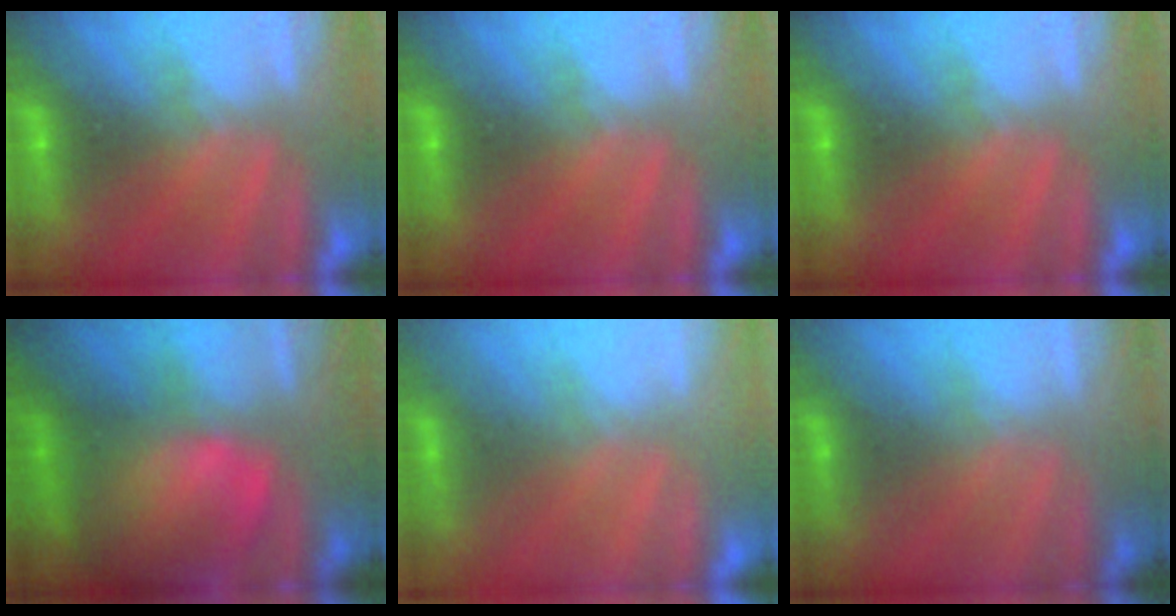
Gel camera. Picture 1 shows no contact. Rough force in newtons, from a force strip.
{"total": 0.0}
{"total": 0.0}
{"total": 10.8}
{"total": 2.1}
{"total": 1.7}